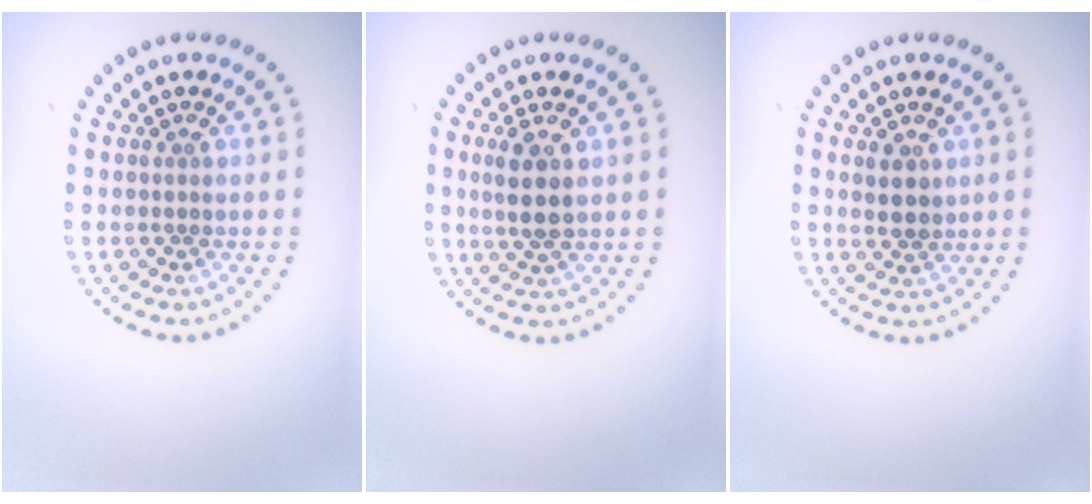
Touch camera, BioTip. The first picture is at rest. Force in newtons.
{"total": 3.0, "press": 2.8, "slide": 1.2}
{"total": 2.2, "press": 2.1, "slide": 0.7}